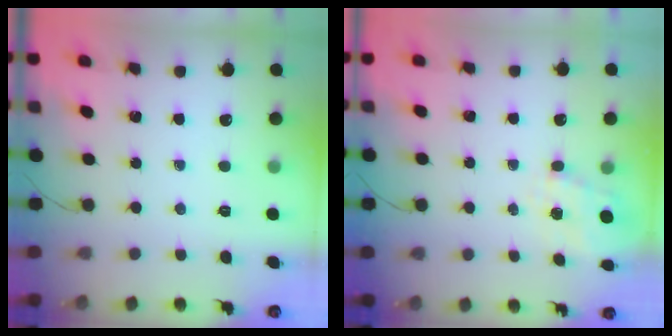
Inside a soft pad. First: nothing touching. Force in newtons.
{"total": 4.9, "press": 4.8, "slide": 0.9}